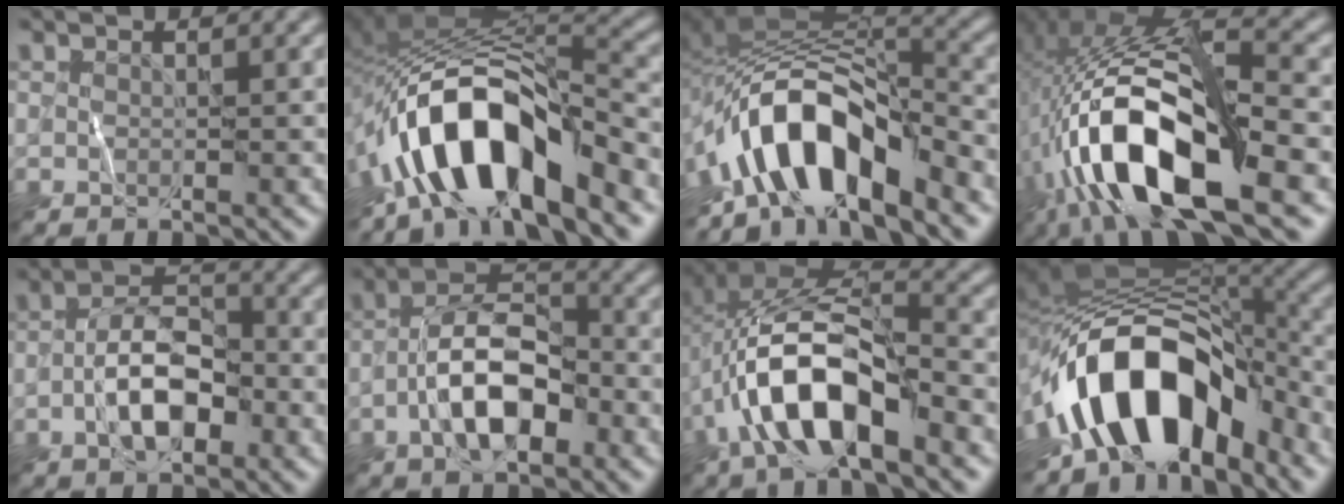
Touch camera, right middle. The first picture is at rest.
{"total": 10.3, "force": [-5.9, 3.9, 7.5], "torque": [-0.116, 0.014, -0.111]}
{"total": 10.1, "force": [-5.6, 4.2, 7.3], "torque": [-0.110, 0.015, -0.104]}
{"total": 13.5, "force": [-4.8, 4.5, 11.8], "torque": [-0.229, 0.011, -0.084]}
{"total": 5.2, "force": [-2.0, 2.4, 4.2], "torque": [-0.068, 0.014, -0.042]}
{"total": 6.9, "force": [-2.7, 3.1, 5.5], "torque": [-0.091, 0.016, -0.056]}
{"total": 11.3, "force": [-3.9, 5.3, 9.2], "torque": [-0.185, 0.005, -0.073]}
{"total": 12.4, "force": [-5.9, 7.0, 8.3], "torque": [-0.120, 0.006, -0.101]}